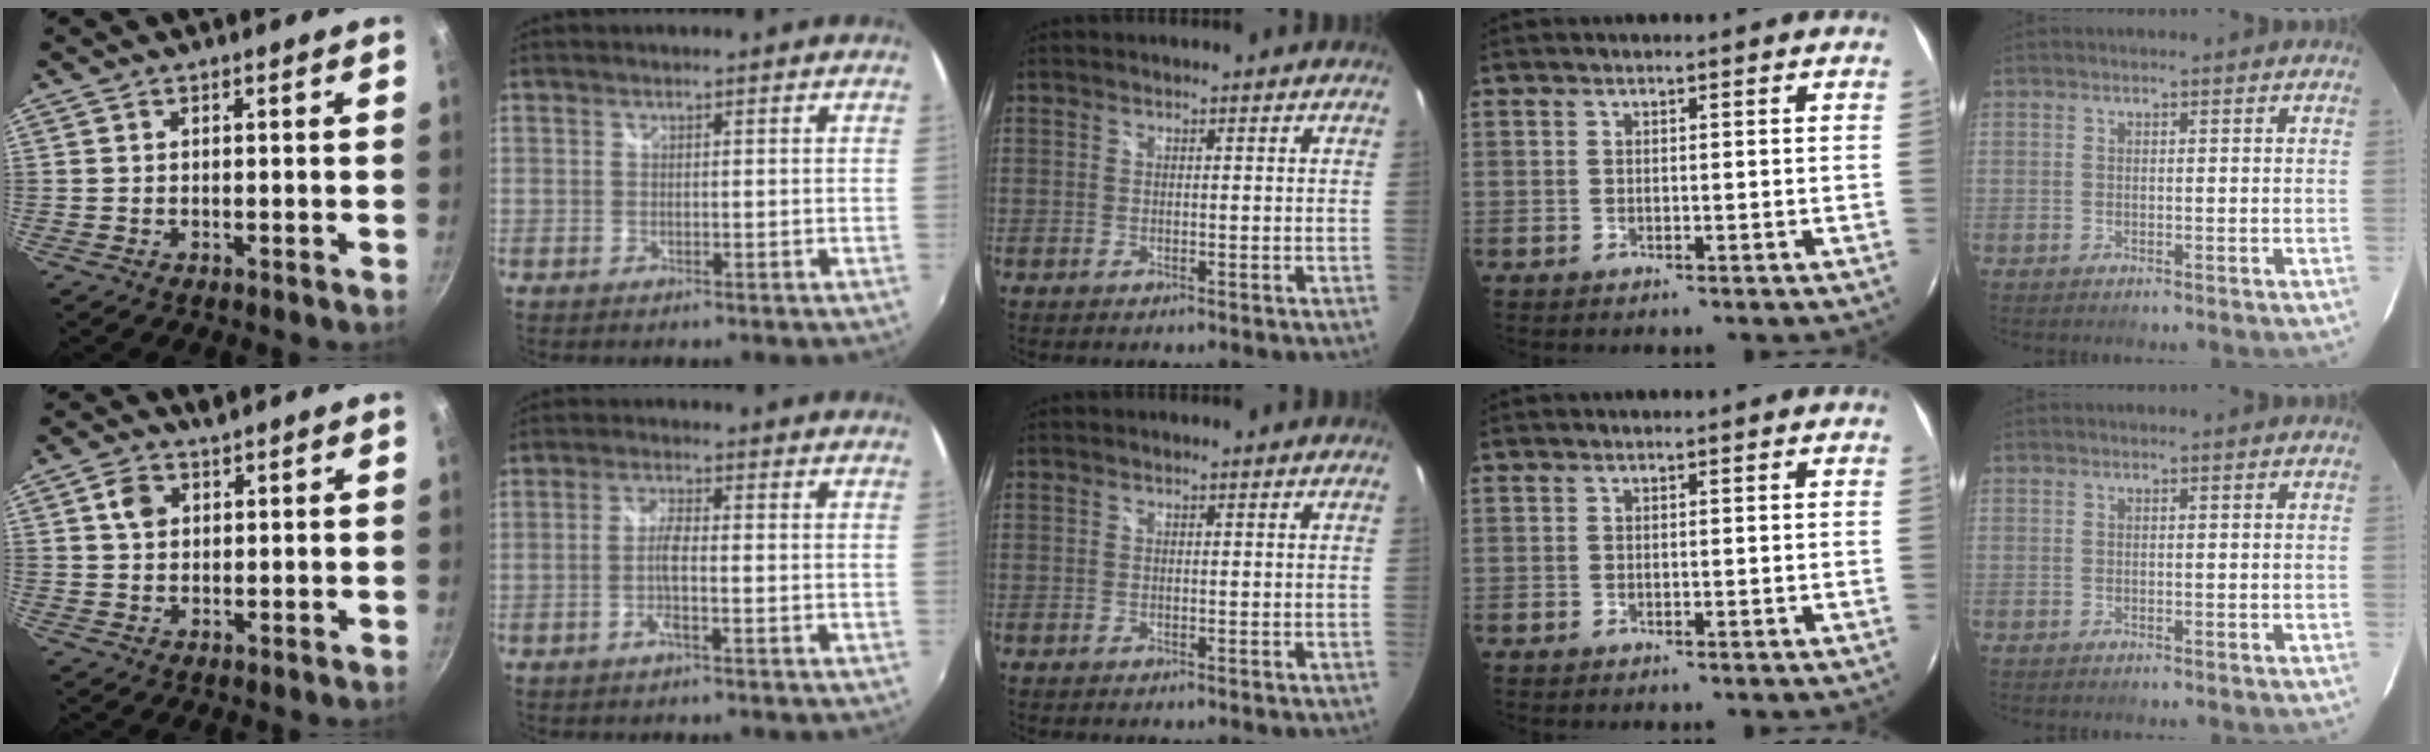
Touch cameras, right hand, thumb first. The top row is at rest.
{"thumb": {"total": 3.4, "force": [1.5, 2.3, 1.9], "torque": [-0.030, 0.000, 0.029]}, "index": {"total": 3.7, "force": [-1.3, 0.4, 3.5], "torque": [-0.074, 0.000, -0.027]}}